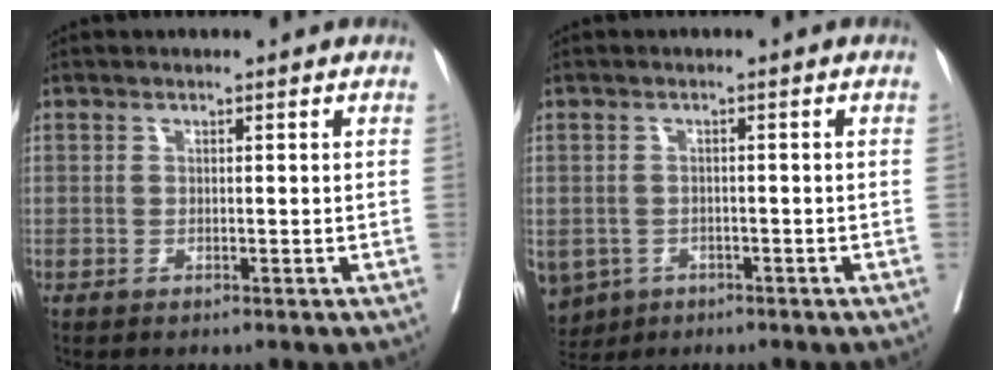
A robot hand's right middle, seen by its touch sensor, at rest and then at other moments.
{"total": 9.5, "force": [-4.7, 7.6, 3.2], "torque": [-0.097, -0.004, -0.065]}